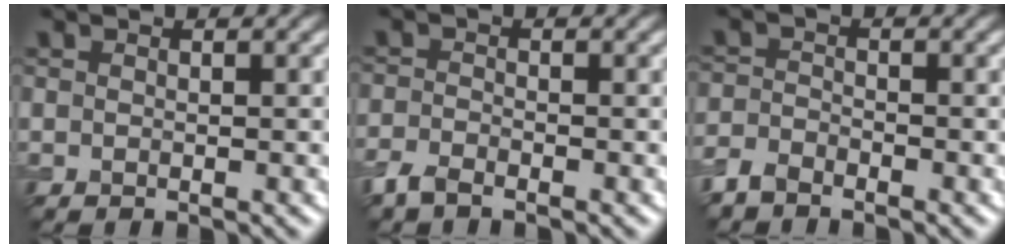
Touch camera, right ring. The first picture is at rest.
{"total": 2.0, "force": [-1.6, 0.6, 0.9], "torque": [-0.024, -0.003, -0.040]}
{"total": 2.1, "force": [-1.9, 0.8, 0.5], "torque": [-0.011, 0.000, -0.048]}